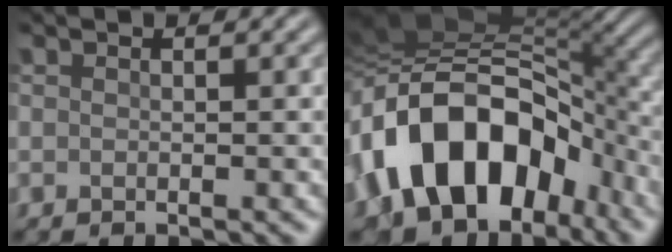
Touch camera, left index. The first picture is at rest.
{"total": 15.1, "force": [-5.5, 9.5, 10.4], "torque": [-0.168, 0.015, -0.111]}